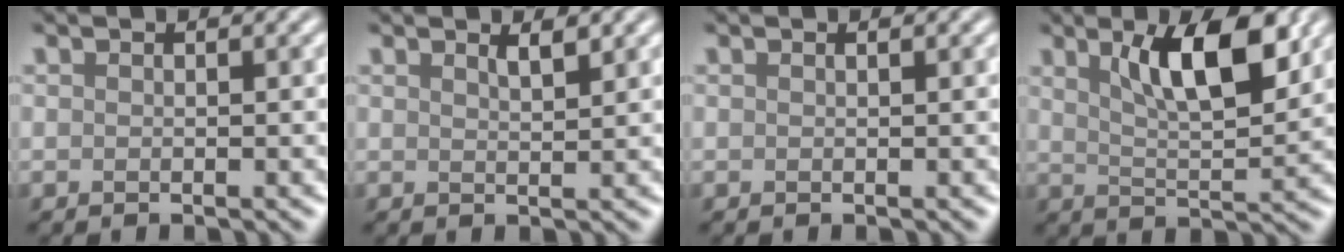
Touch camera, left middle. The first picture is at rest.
{"total": 1.5, "force": [1.2, 0.4, 0.9], "torque": [-0.012, 0.001, 0.018]}
{"total": 0.0}
{"total": 6.9, "force": [3.2, 2.1, 5.7], "torque": [-0.093, -0.002, 0.052]}